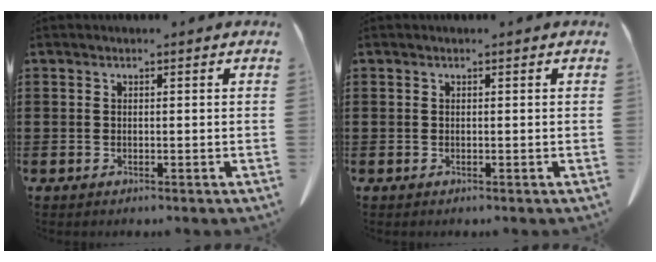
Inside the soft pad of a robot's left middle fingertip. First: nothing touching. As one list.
[{"total": 0.0}]